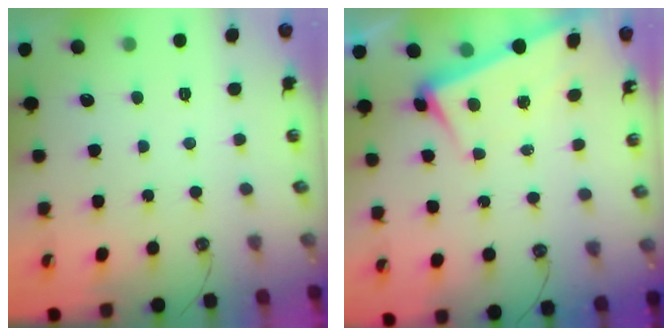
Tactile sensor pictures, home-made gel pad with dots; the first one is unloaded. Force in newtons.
{"total": 3.2, "press": 3.1, "slide": 0.8}